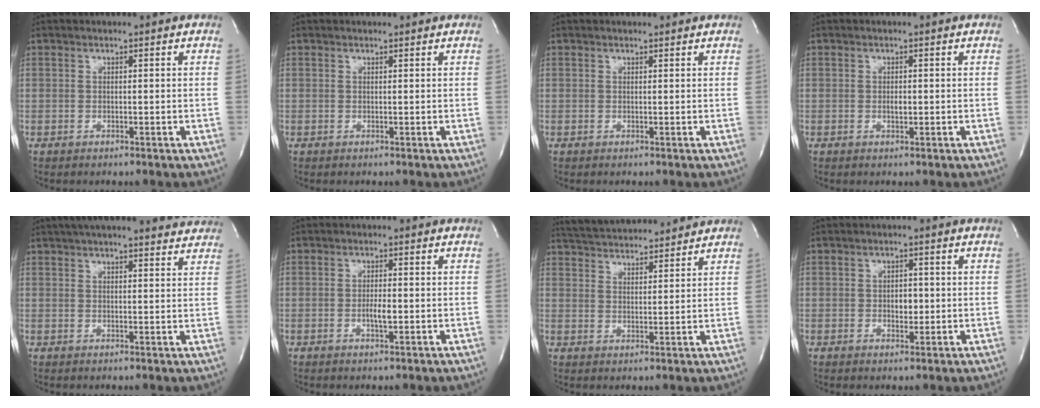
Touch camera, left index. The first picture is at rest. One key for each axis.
{"total": 0.6, "fx": 0.5, "fy": 0.1, "fz": 0.1, "tx": -0.007, "ty": 0.006, "tz": 0.009}
{"total": 0.9, "fx": 0.8, "fy": 0.3, "fz": 0.2, "tx": -0.009, "ty": 0.009, "tz": 0.013}
{"total": 1.1, "fx": -0.1, "fy": 0.5, "fz": 1.0, "tx": -0.020, "ty": 0.000, "tz": -0.001}
{"total": 18.0, "fx": 16.1, "fy": 2.9, "fz": 7.4, "tx": -0.110, "ty": 0.034, "tz": 0.204}
{"total": 2.3, "fx": -0.6, "fy": 0.5, "fz": 2.2, "tx": -0.043, "ty": 0.000, "tz": -0.009}
{"total": 12.5, "fx": 11.8, "fy": 1.6, "fz": 3.7, "tx": -0.069, "ty": 0.024, "tz": 0.182}
{"total": 2.5, "fx": -0.2, "fy": 1.5, "fz": 1.9, "tx": -0.028, "ty": 0.002, "tz": 0.000}